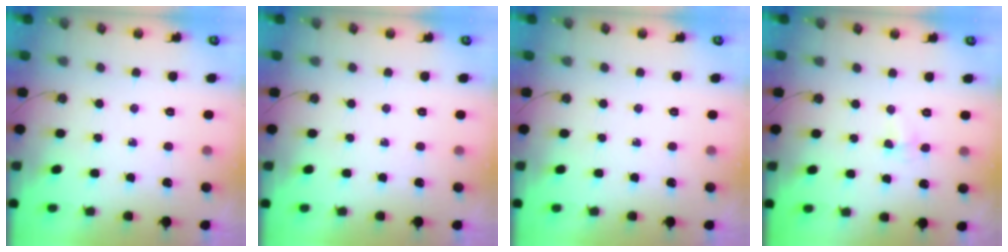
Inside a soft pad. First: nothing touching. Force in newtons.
{"total": 0.0}
{"total": 0.0}
{"total": 5.2, "press": 3.8, "slide": 3.5}